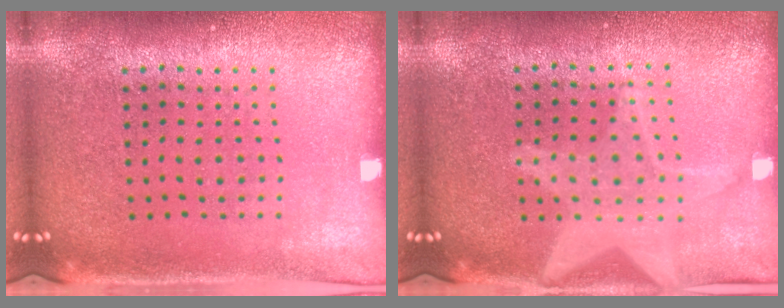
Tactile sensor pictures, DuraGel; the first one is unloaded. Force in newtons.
{"total": 1.8, "press": 1.8, "slide": 0.1}